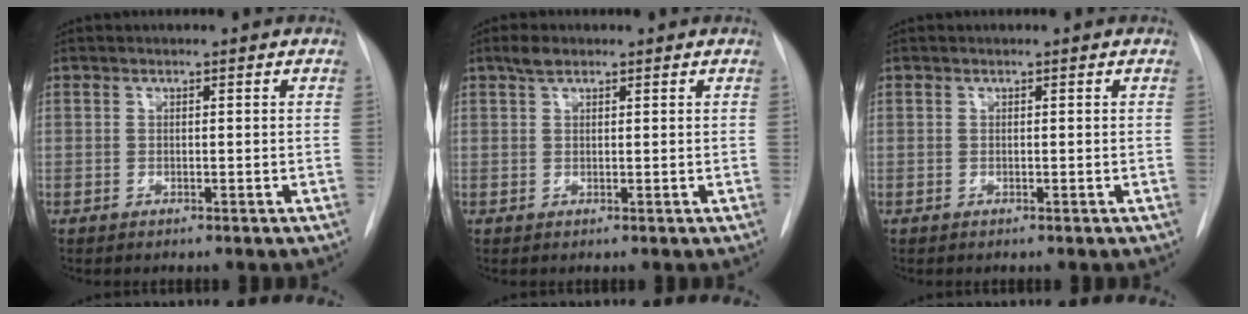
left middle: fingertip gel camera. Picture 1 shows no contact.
{"total": 2.0, "force": [1.4, 0.9, 1.0], "torque": [-0.023, 0.009, 0.025]}
{"total": 0.0}